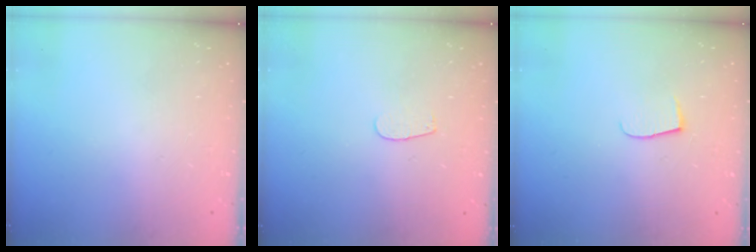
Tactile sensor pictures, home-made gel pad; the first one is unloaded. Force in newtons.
{"total": 2.6, "press": 2.5, "slide": 0.3}
{"total": 5.5, "press": 5.5, "slide": 0.6}